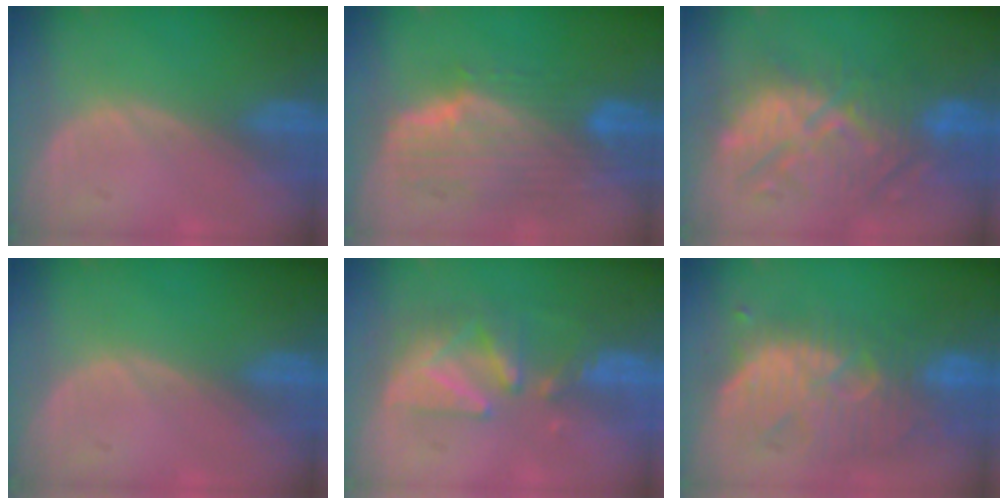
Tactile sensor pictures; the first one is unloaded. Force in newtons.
{"total": 10.0, "press": 8.9, "slide": 4.5}
{"total": 11.0, "press": 10.9, "slide": 1.8}
{"total": 0.0}
{"total": 8.4, "press": 7.7, "slide": 3.5}
{"total": 11.0, "press": 10.5, "slide": 3.0}